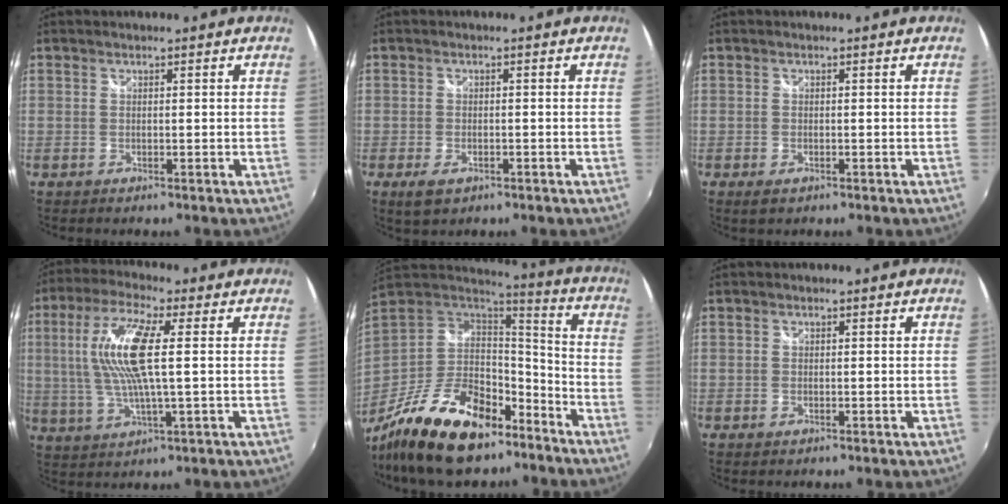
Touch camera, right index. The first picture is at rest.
{"total": 4.0, "force": [-2.2, 2.2, 2.5], "torque": [-0.056, -0.010, -0.038]}
{"total": 1.9, "force": [-1.2, 1.1, 1.1], "torque": [-0.020, -0.006, -0.020]}
{"total": 12.9, "force": [1.7, 2.4, 12.6], "torque": [-0.244, 0.006, 0.033]}
{"total": 25.8, "force": [-17.2, 11.6, 15.4], "torque": [-0.299, -0.009, -0.268]}
{"total": 0.7, "force": [-0.5, 0.5, 0.2], "torque": [-0.004, -0.003, -0.011]}